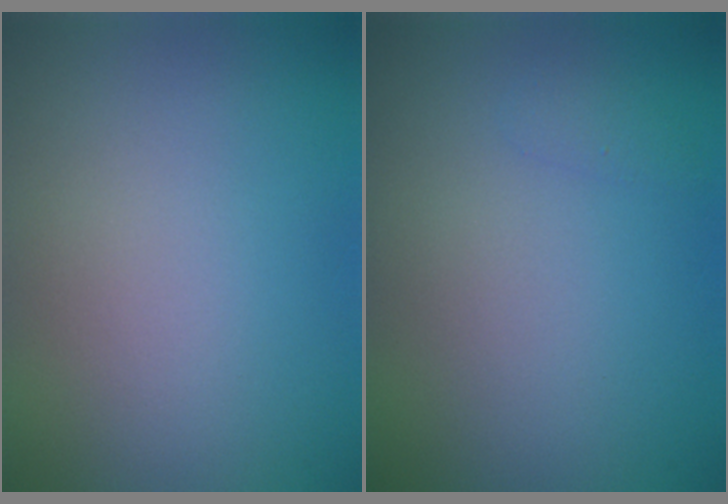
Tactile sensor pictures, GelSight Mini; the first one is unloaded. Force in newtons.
{"total": 0.6, "press": 0.6, "slide": 0.0}